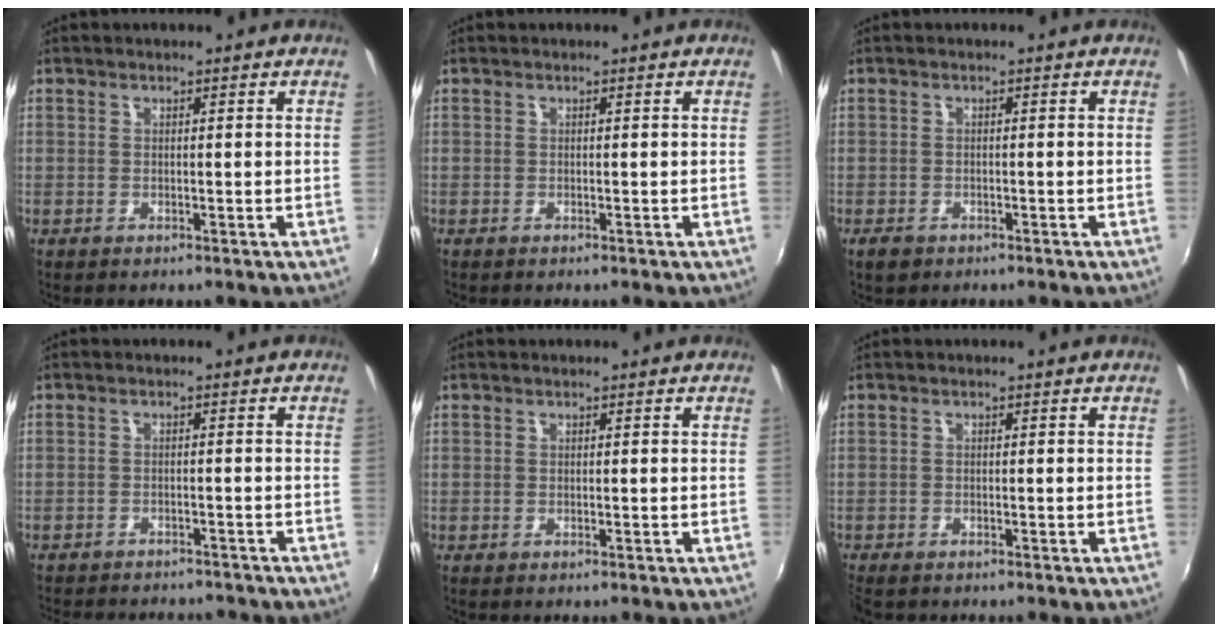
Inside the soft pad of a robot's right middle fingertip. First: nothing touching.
{"total": 0.0}
{"total": 2.3, "force": [-1.5, 1.3, 1.1], "torque": [-0.026, -0.003, -0.025]}
{"total": 11.2, "force": [-10.0, 3.0, 3.9], "torque": [-0.091, -0.015, -0.139]}
{"total": 0.0}
{"total": 2.3, "force": [-2.0, 0.8, 1.0], "torque": [-0.024, -0.013, -0.036]}